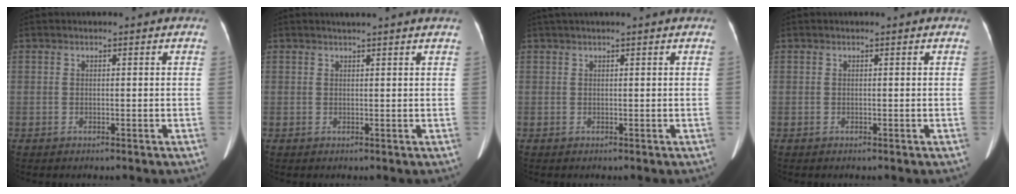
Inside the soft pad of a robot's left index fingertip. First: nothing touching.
{"total": 3.5, "force": [3.1, -0.5, 1.6], "torque": [-0.020, 0.018, 0.037]}
{"total": 4.0, "force": [3.5, 0.0, 1.9], "torque": [-0.023, 0.048, 0.049]}
{"total": 0.0}